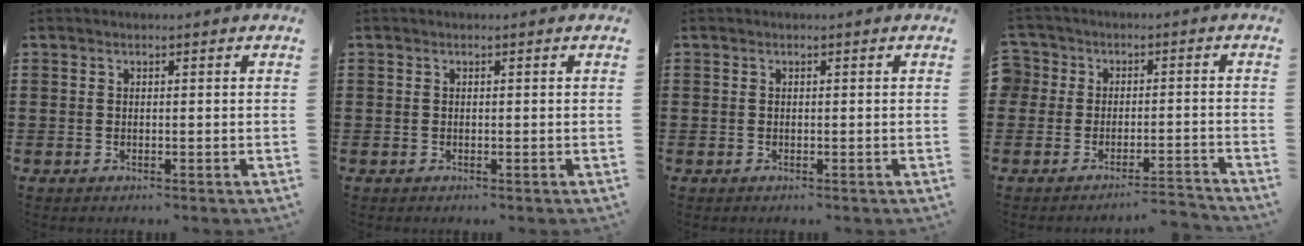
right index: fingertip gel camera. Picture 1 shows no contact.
{"total": 0.0}
{"total": 0.0}
{"total": 3.5, "force": [-3.1, 1.4, 0.0], "torque": [-0.009, 0.007, -0.070]}